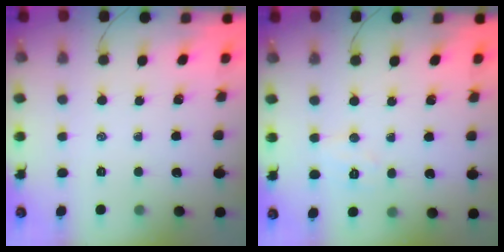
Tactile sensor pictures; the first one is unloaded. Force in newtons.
{"total": 5.8, "press": 5.7, "slide": 1.2}